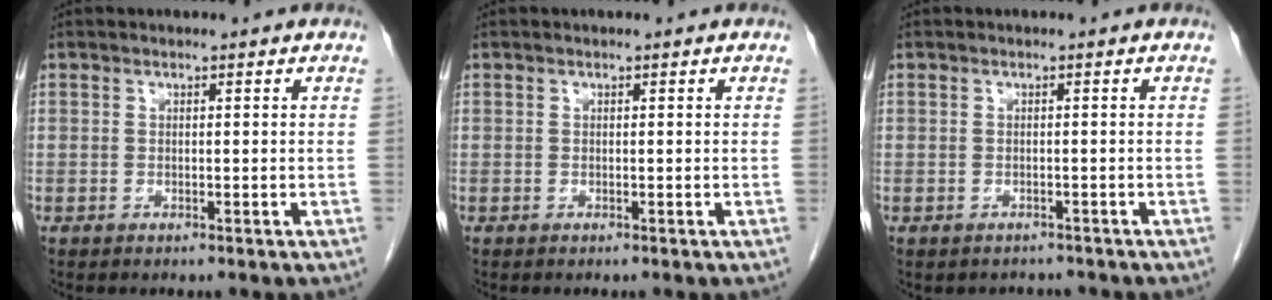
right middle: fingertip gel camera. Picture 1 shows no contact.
{"total": 0.0}
{"total": 1.9, "force": [-1.7, 0.9, -0.1], "torque": [-0.004, 0.000, -0.023]}